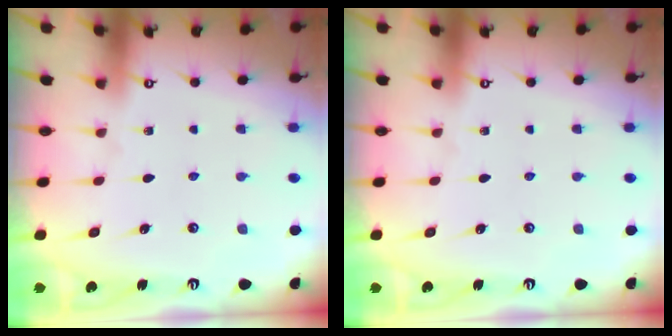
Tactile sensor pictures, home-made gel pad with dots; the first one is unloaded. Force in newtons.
{"total": 0.0}